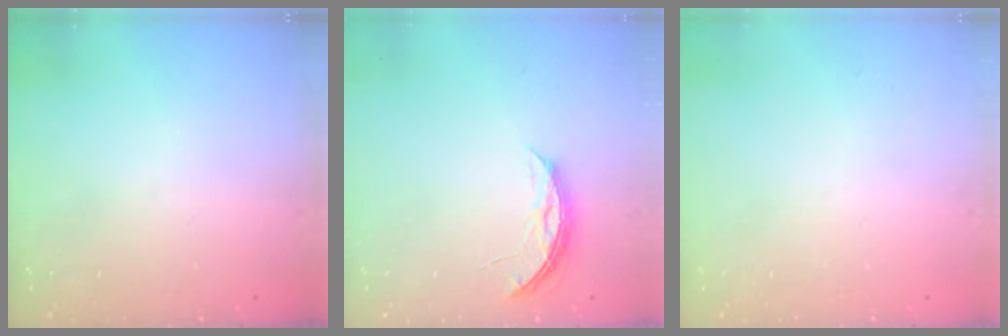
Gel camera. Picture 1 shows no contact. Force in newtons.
{"total": 5.8, "press": 5.7, "slide": 0.5}
{"total": 0.0}